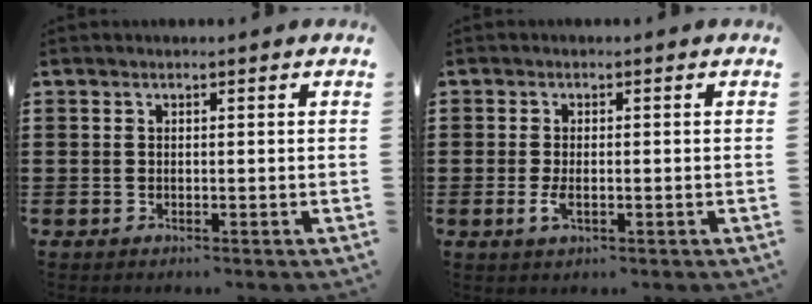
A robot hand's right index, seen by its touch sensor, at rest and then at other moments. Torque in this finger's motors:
{"motor_torque": [1.09, 1.05, 0.06, 0.03]}